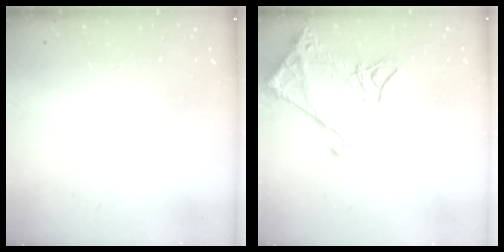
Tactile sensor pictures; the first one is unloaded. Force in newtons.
{"total": 13.5, "press": 13.4, "slide": 1.3}